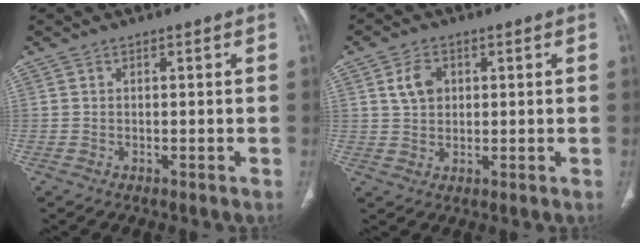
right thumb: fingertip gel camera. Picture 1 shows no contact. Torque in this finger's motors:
{"motor_torque": [-0.46, 0.45, 0.51, 0.15, 0.02]}